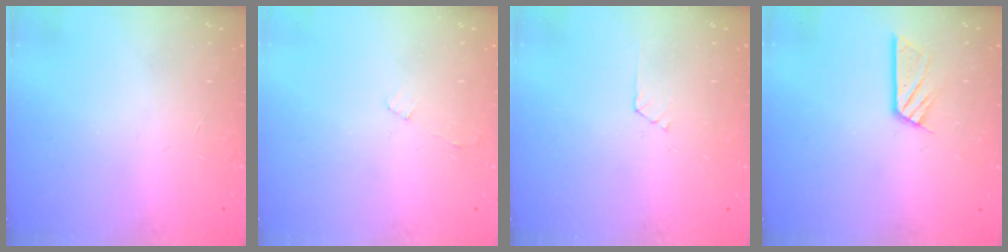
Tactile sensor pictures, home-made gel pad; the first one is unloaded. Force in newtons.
{"total": 3.4, "press": 3.4, "slide": 0.3}
{"total": 1.7, "press": 1.7, "slide": 0.3}
{"total": 7.5, "press": 7.5, "slide": 0.7}